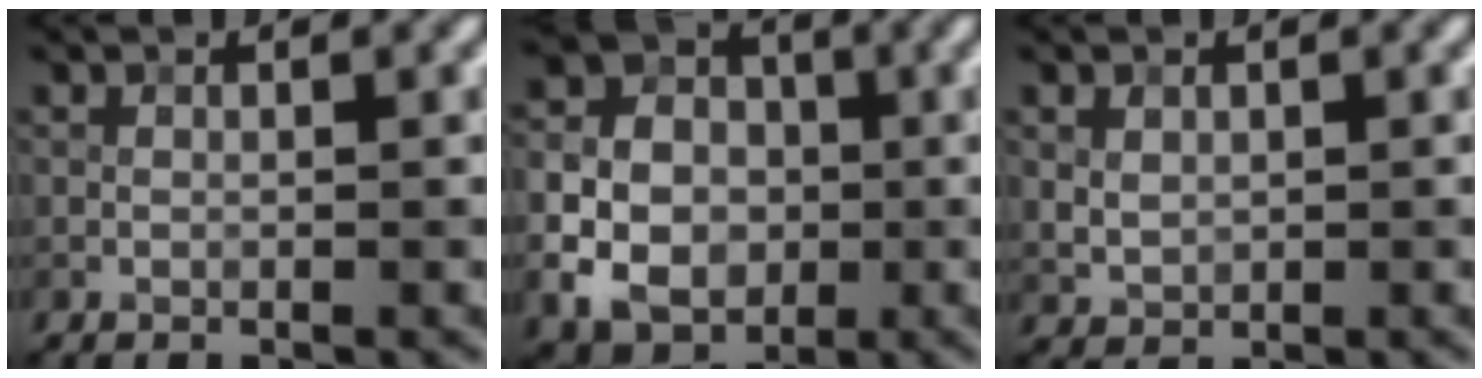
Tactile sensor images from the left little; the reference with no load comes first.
{"total": 7.8, "force": [-1.8, 6.2, 4.4], "torque": [-0.082, 0.002, -0.046]}
{"total": 1.4, "force": [0.4, 1.2, 0.7], "torque": [-0.017, 0.000, 0.013]}